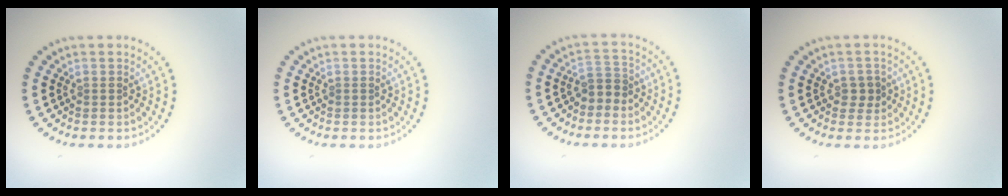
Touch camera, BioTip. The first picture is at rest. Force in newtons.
{"total": 0.0}
{"total": 2.0, "press": 1.8, "slide": 0.9}
{"total": 1.6, "press": 1.5, "slide": 0.6}